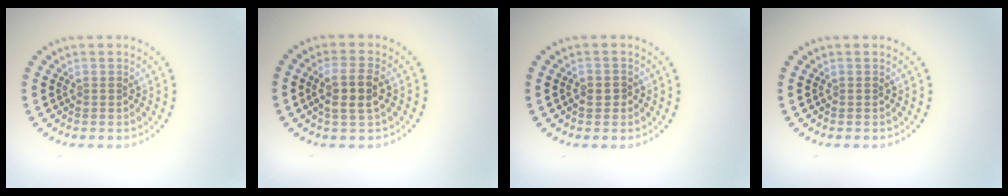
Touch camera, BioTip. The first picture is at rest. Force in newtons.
{"total": 3.0, "press": 2.7, "slide": 1.2}
{"total": 0.9, "press": 0.8, "slide": 0.2}
{"total": 0.0}